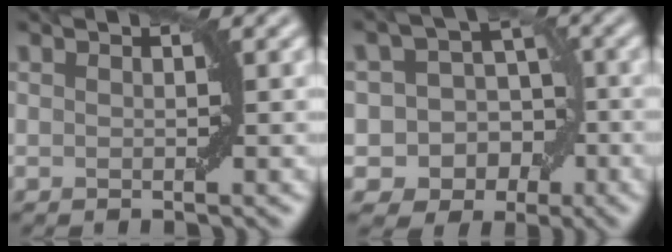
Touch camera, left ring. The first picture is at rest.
{"total": 8.7, "force": [-3.3, 7.6, 2.6], "torque": [-0.017, 0.006, -0.071]}